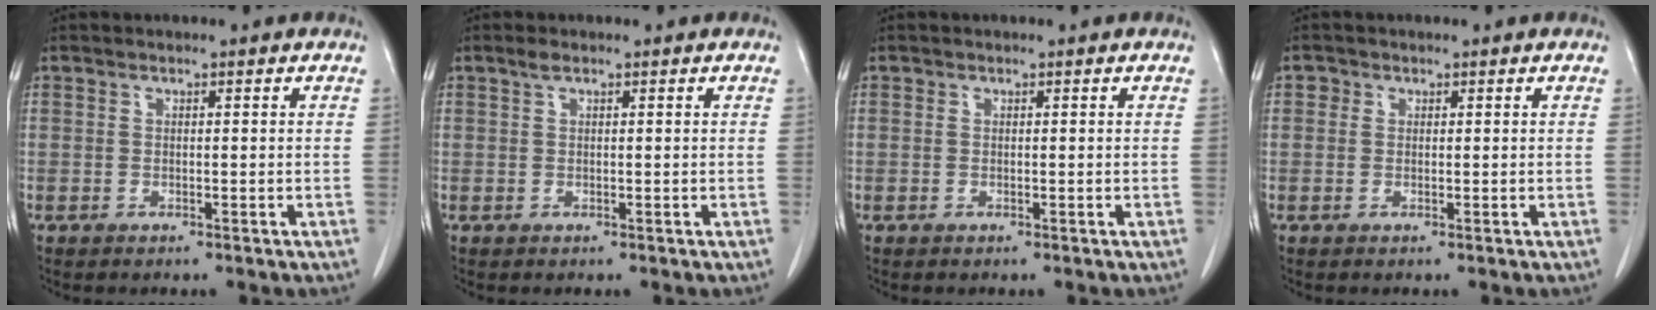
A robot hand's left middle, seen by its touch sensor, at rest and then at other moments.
{"total": 0.9, "force": [0.6, 0.2, 0.6], "torque": [-0.016, 0.006, 0.012]}
{"total": 0.0}
{"total": 0.9, "force": [0.3, 0.9, 0.1], "torque": [0.006, 0.003, 0.002]}